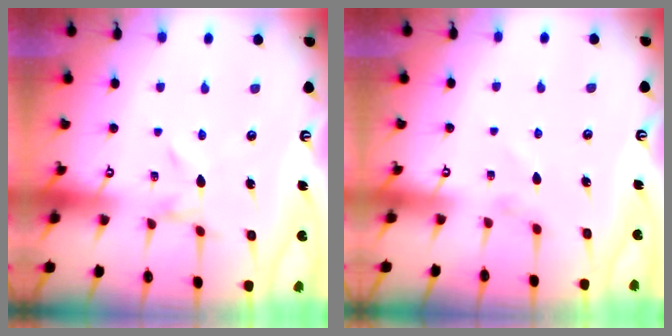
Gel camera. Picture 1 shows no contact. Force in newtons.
{"total": 2.3, "press": 2.3, "slide": 0.3}